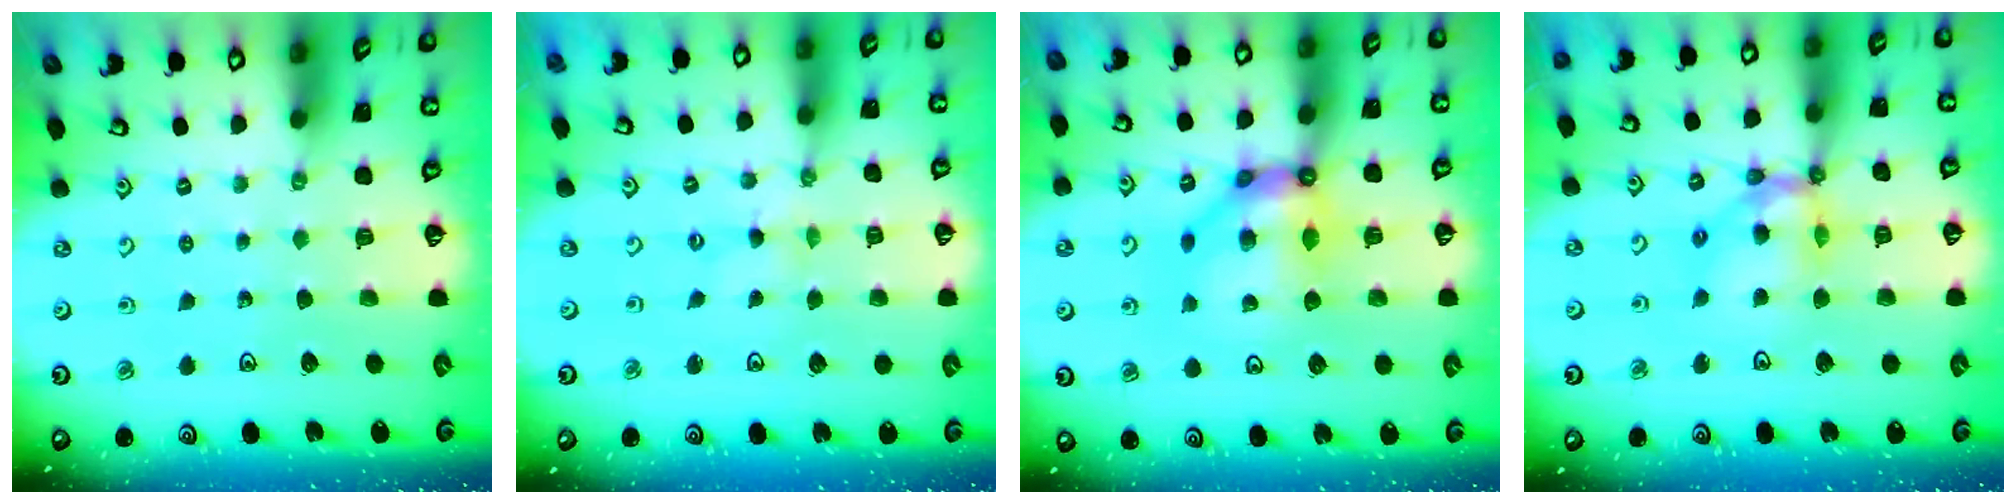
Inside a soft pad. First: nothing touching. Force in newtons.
{"total": 0.0}
{"total": 10.7, "press": 10.6, "slide": 0.7}
{"total": 12.5, "press": 12.4, "slide": 1.5}